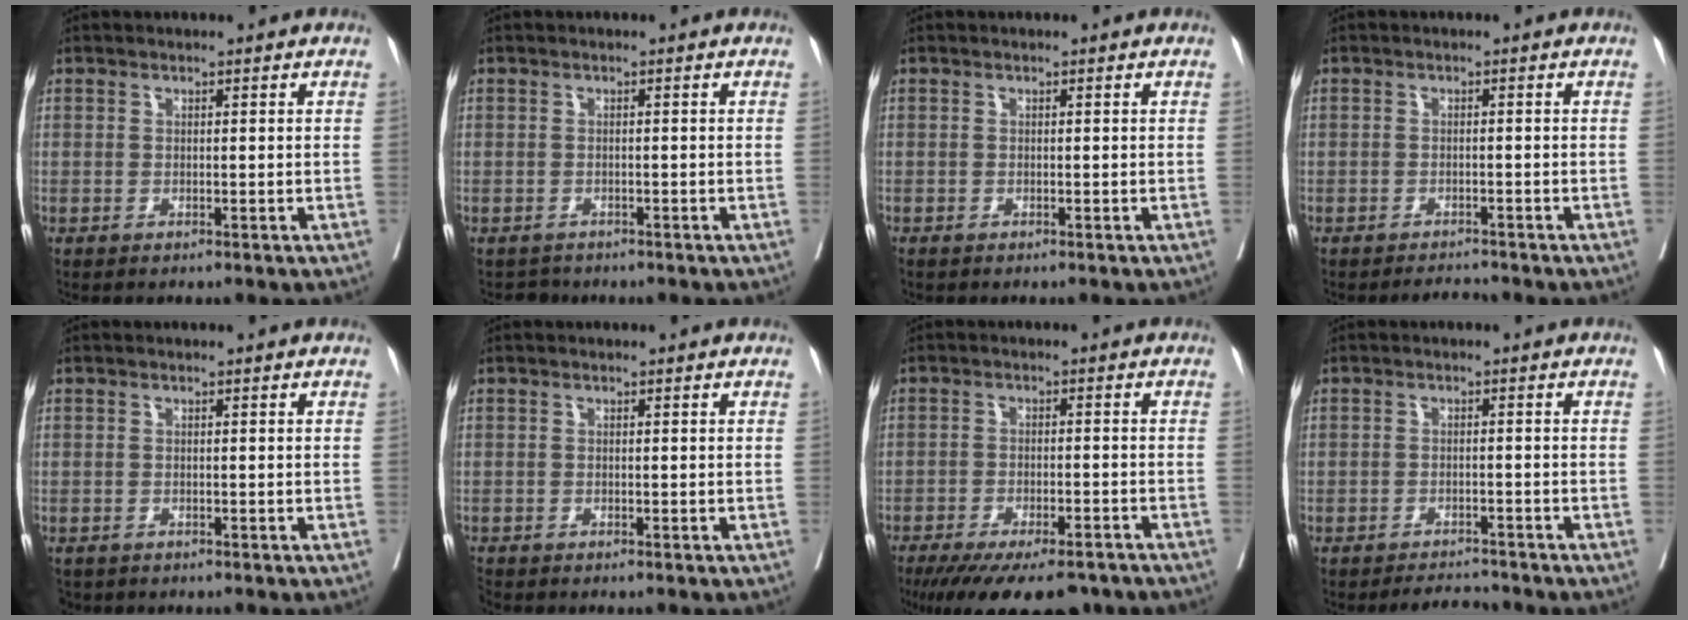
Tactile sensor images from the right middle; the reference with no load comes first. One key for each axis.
{"total": 1.5, "fx": -1.3, "fy": 0.6, "fz": -0.4, "tx": 0.005, "ty": -0.001, "tz": -0.022}
{"total": 0.0}
{"total": 1.6, "fx": -1.5, "fy": 0.1, "fz": -0.2, "tx": 0.005, "ty": -0.007, "tz": -0.022}
{"total": 2.3, "fx": -1.9, "fy": 1.2, "fz": 0.6, "tx": -0.016, "ty": -0.005, "tz": -0.032}
{"total": 0.8, "fx": -0.8, "fy": 0.0, "fz": -0.1, "tx": -0.005, "ty": -0.005, "tz": -0.019}
{"total": 16.4, "fx": -13.1, "fy": 4.8, "fz": 8.6, "tx": -0.144, "ty": -0.024, "tz": -0.181}
{"total": 2.7, "fx": -2.7, "fy": 0.3, "fz": -0.1, "tx": 0.006, "ty": -0.010, "tz": -0.041}